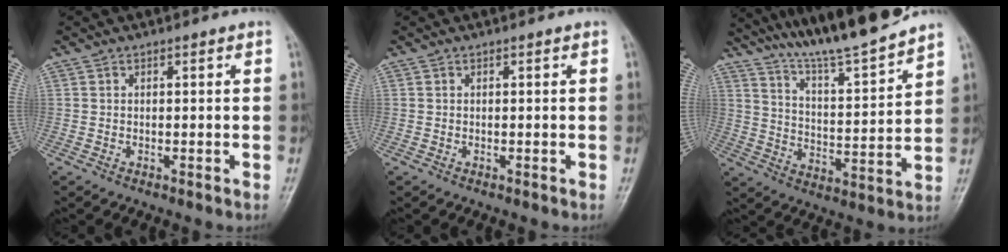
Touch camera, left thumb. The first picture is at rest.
{"total": 0.0}
{"total": 17.0, "force": [14.8, 1.2, 8.2], "torque": [-0.120, -0.072, 0.244]}